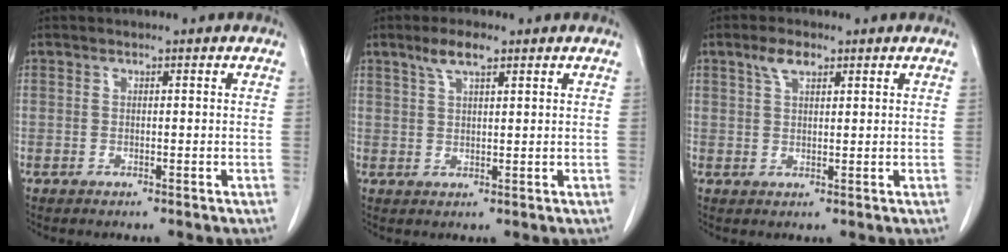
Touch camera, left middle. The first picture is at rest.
{"total": 3.9, "force": [2.6, 0.9, 2.8], "torque": [-0.062, 0.007, 0.051]}
{"total": 3.3, "force": [2.0, 1.3, 2.2], "torque": [-0.049, 0.009, 0.041]}